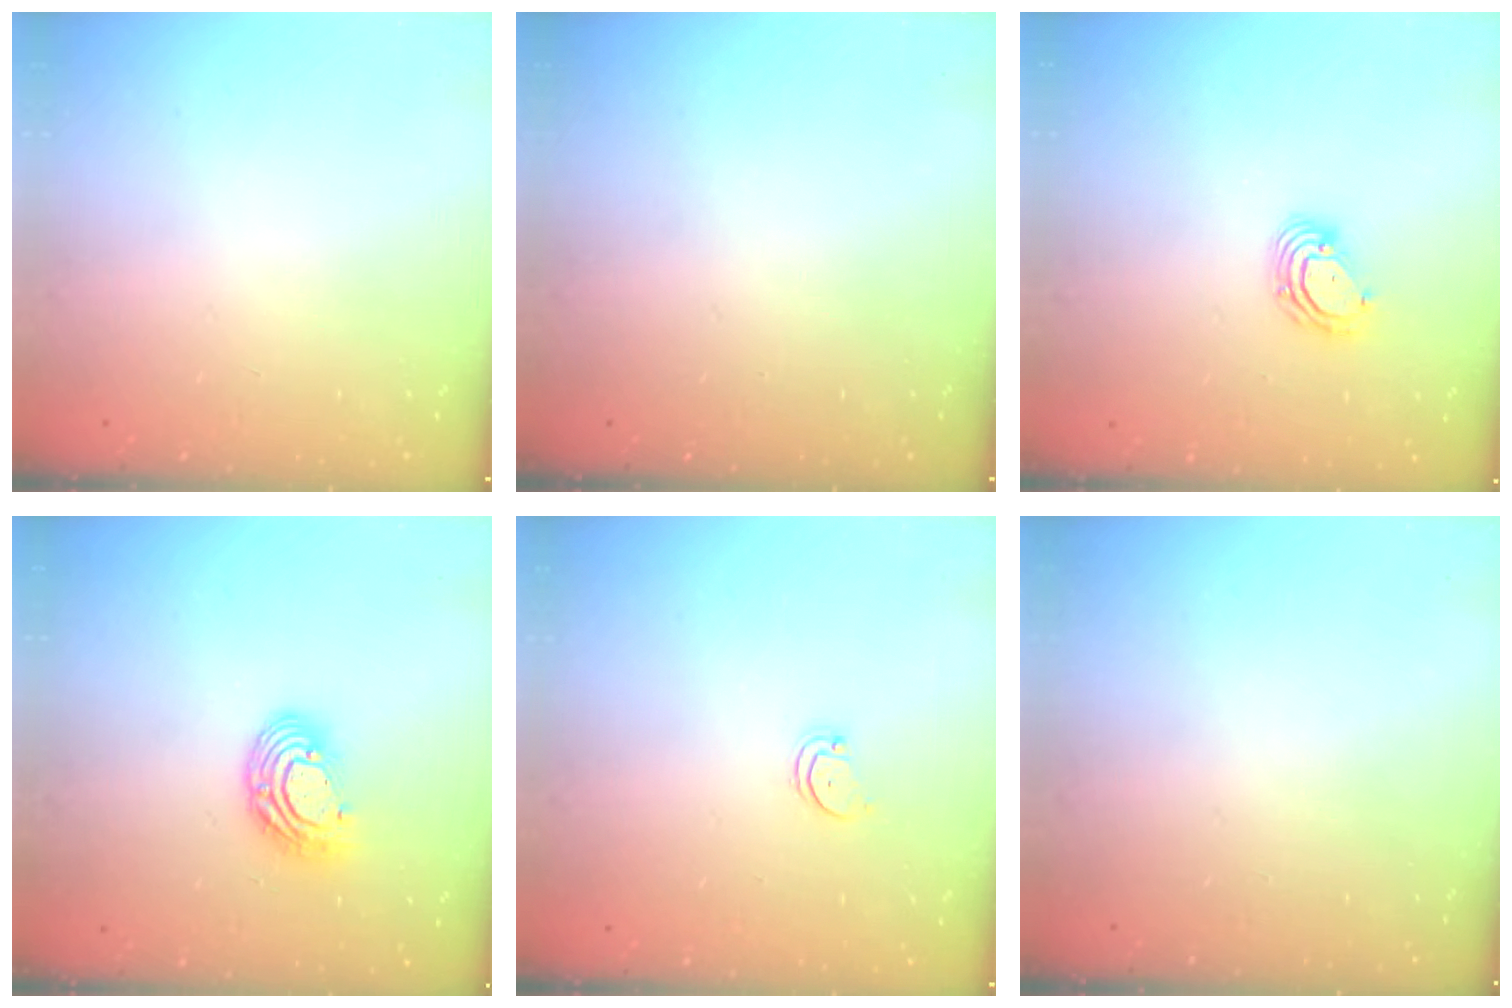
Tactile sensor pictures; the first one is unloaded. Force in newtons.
{"total": 0.0}
{"total": 6.2, "press": 6.1, "slide": 0.9}
{"total": 9.9, "press": 9.9, "slide": 0.8}
{"total": 1.8, "press": 1.7, "slide": 0.2}
{"total": 0.0}